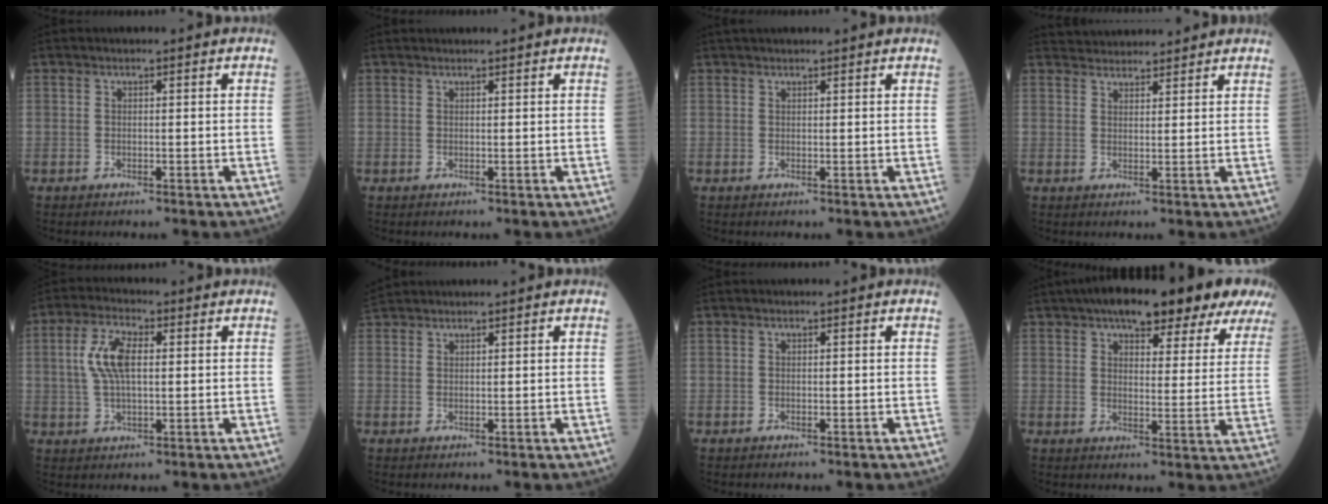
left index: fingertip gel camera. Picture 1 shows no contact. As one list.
[{"total": 1.5, "force": [1.4, 0.0, 0.4], "torque": [-0.005, 0.021, 0.027]}, {"total": 3.7, "force": [3.4, 0.0, 1.5], "torque": [-0.016, 0.033, 0.047]}, {"total": 6.5, "force": [6.3, 1.3, 1.0], "torque": [-0.014, 0.032, 0.091]}, {"total": 6.8, "force": [1.1, 2.5, 6.2], "torque": [-0.143, 0.011, 0.022]}, {"total": 2.0, "force": [2.0, 0.1, 0.1], "torque": [-0.013, 0.019, 0.044]}, {"total": 0.0}, {"total": 19.2, "force": [14.5, 5.4, 11.3], "torque": [-0.147, 0.036, 0.174]}]